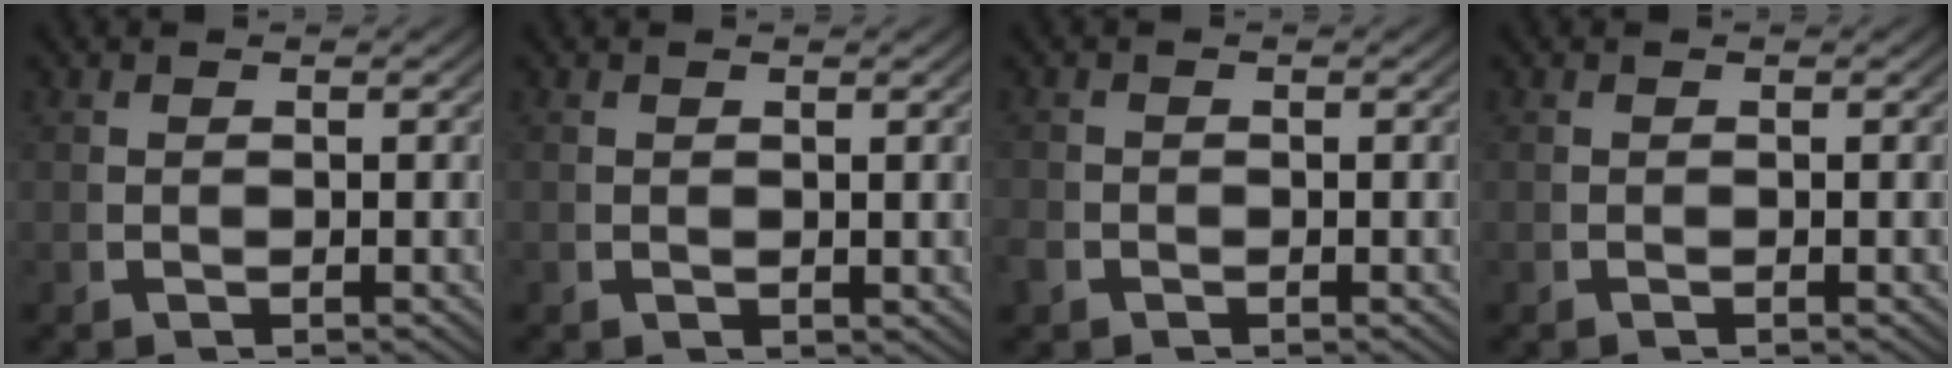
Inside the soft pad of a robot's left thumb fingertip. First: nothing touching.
{"total": 0.5, "force": [0.4, 0.3, 0.2], "torque": [-0.005, -0.004, 0.011]}
{"total": 1.0, "force": [-0.6, 0.7, 0.2], "torque": [-0.009, -0.009, -0.011]}
{"total": 0.0}